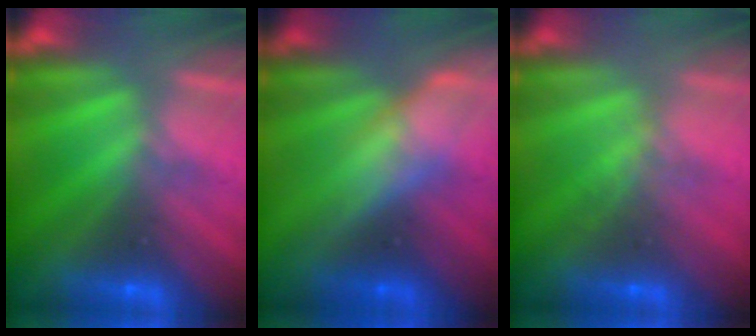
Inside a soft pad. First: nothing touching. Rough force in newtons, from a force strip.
{"total": 2.8}
{"total": 1.4}